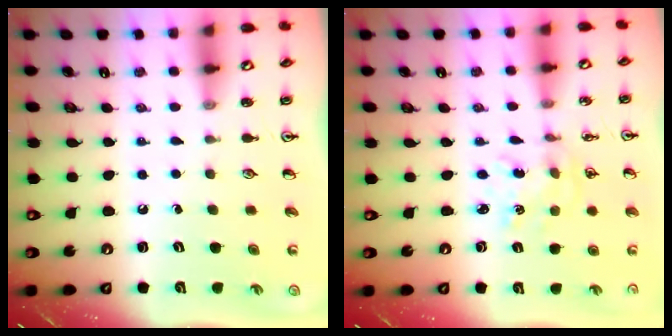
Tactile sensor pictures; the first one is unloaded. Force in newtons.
{"total": 1.7, "press": 1.7, "slide": 0.1}